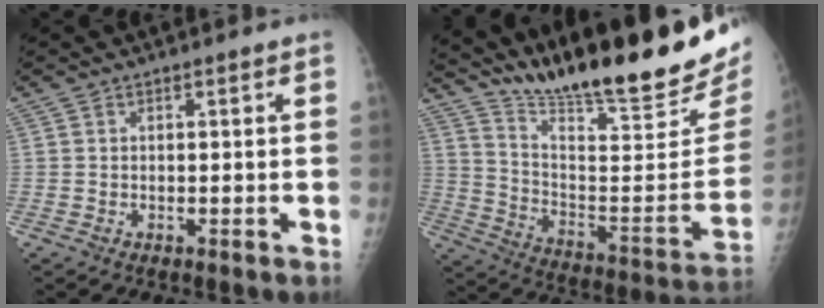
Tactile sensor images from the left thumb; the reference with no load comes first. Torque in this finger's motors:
{"motor_torque": [0.82, 0.73, 1.39, -1.38, 0.12]}